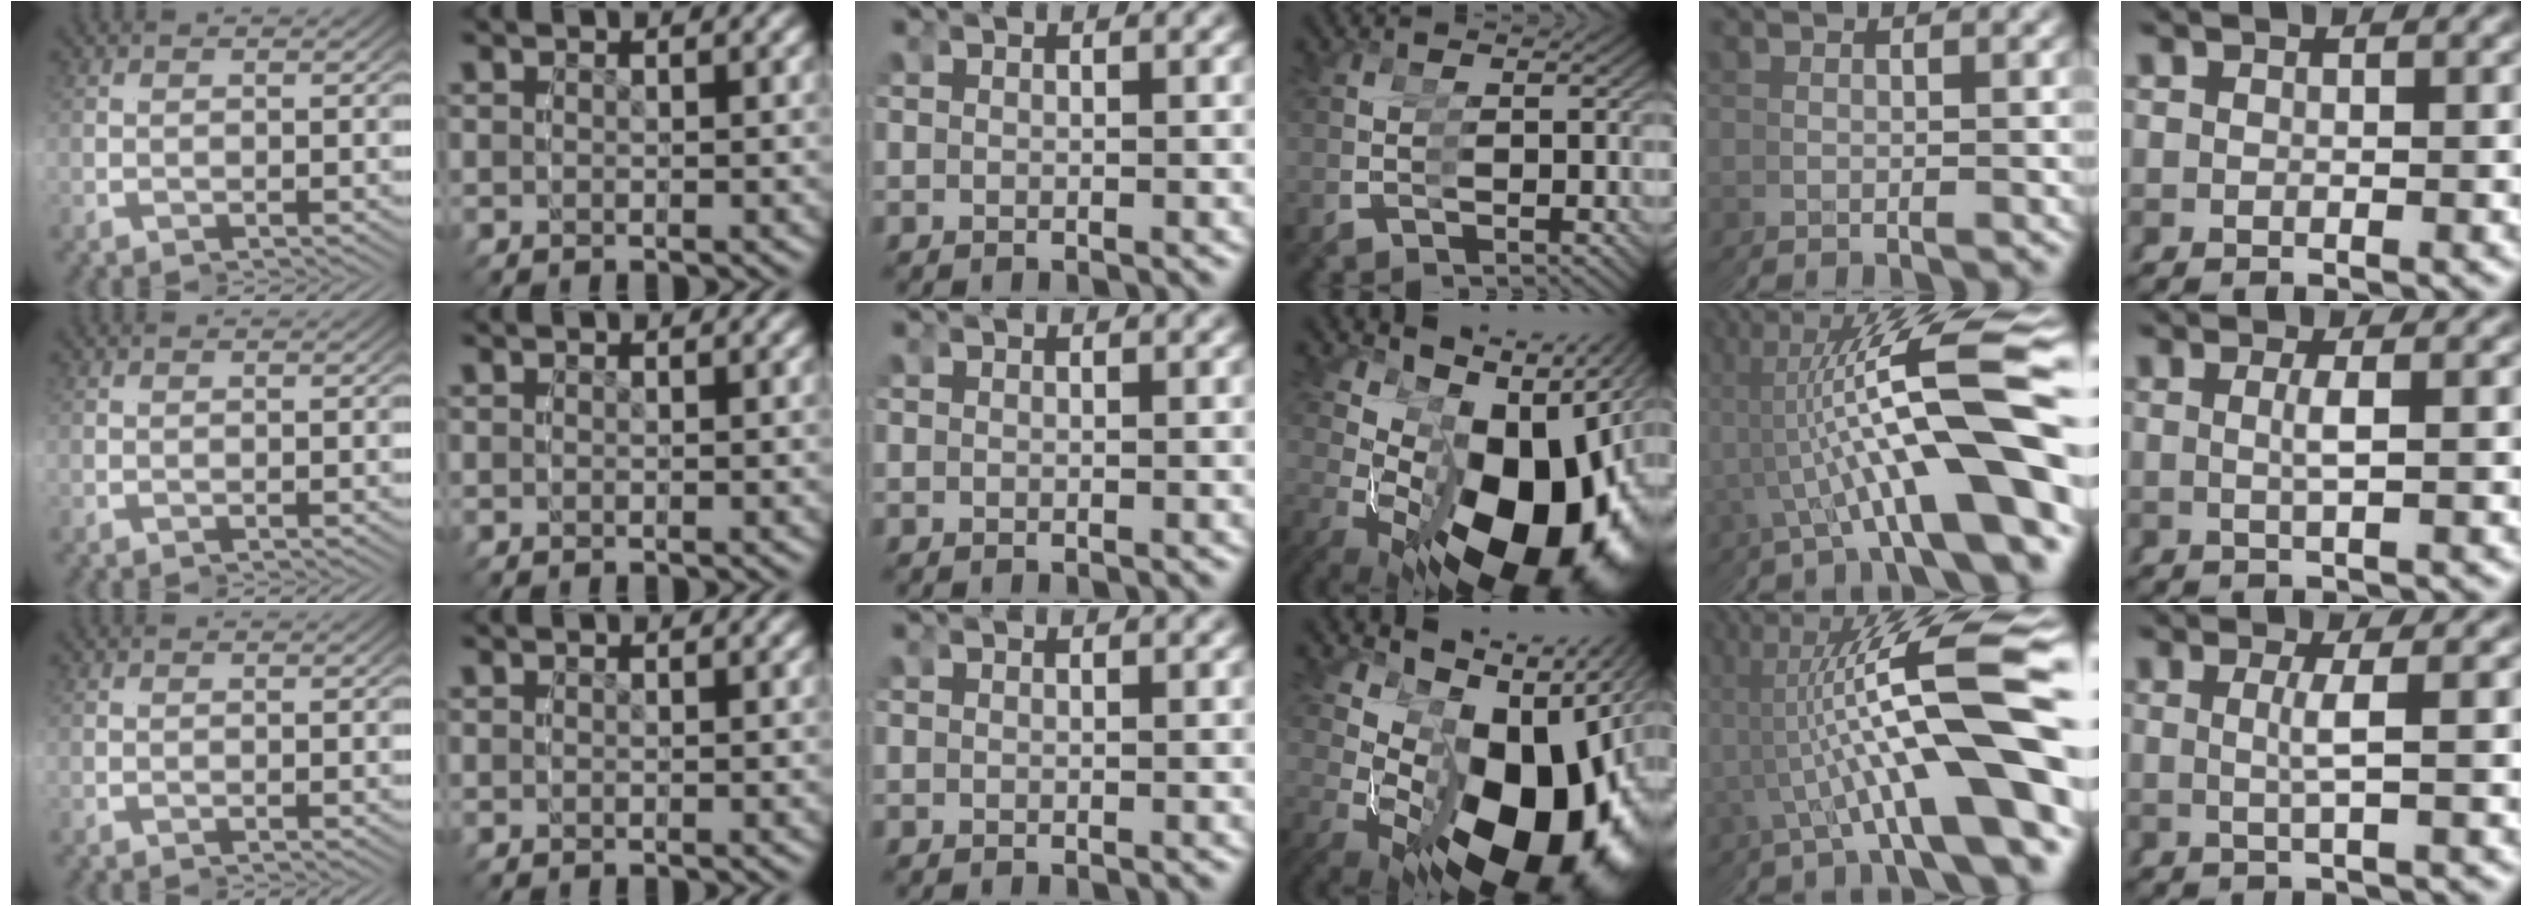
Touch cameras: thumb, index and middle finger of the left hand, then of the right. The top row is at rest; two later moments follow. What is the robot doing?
{"motion": "grasp_and_lifting", "object": "legos"}